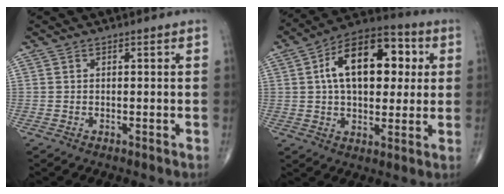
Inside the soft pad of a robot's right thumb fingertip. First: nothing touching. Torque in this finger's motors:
{"motor_torque": [0.93, 3.84, 1.17, -0.03, 0.16]}